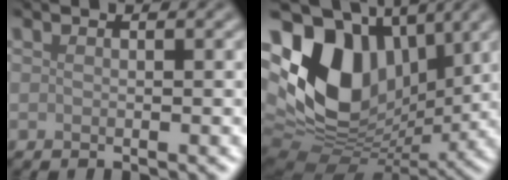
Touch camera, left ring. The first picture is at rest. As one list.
[{"total": 14.4, "force": [3.3, 10.0, 9.8], "torque": [-0.201, 0.005, 0.059]}]